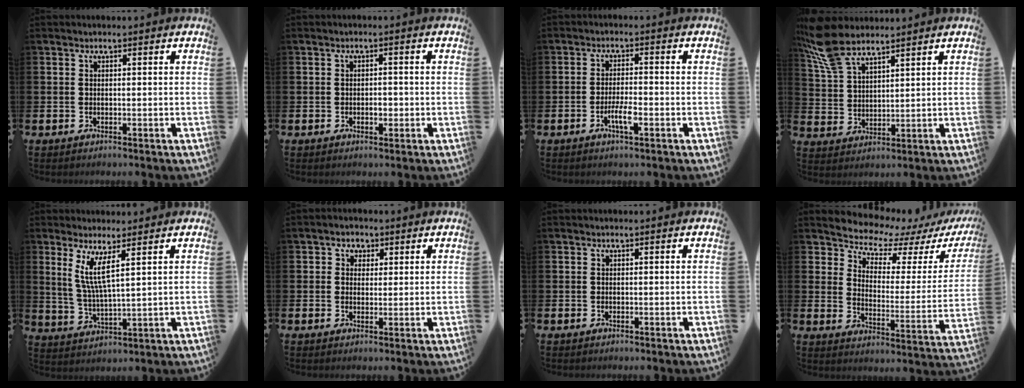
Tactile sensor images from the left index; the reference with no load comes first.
{"total": 1.5, "force": [-0.3, 1.0, 1.0], "torque": [-0.005, -0.001, -0.011]}
{"total": 3.2, "force": [-1.2, 0.8, 2.8], "torque": [-0.049, 0.003, -0.021]}
{"total": 8.5, "force": [7.4, 2.5, 3.5], "torque": [-0.085, -0.024, 0.137]}
{"total": 5.7, "force": [3.9, 0.3, 4.2], "torque": [-0.084, -0.023, 0.065]}
{"total": 2.5, "force": [1.3, 2.2, 0.1], "torque": [0.003, 0.007, 0.019]}
{"total": 0.0}
{"total": 6.8, "force": [6.5, 1.7, 1.3], "torque": [-0.053, -0.058, 0.107]}